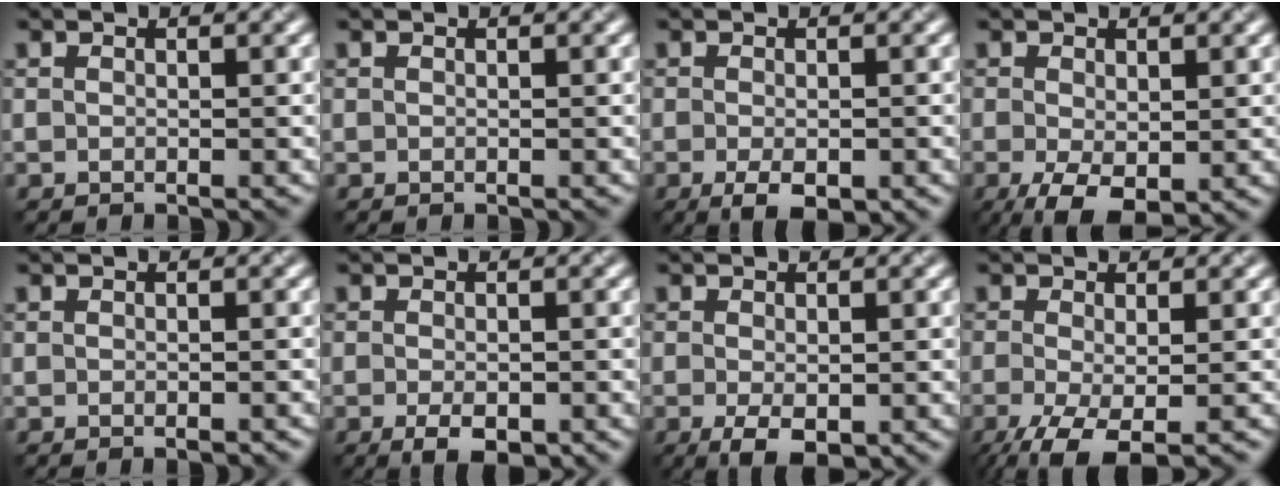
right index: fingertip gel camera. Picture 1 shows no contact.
{"total": 0.0}
{"total": 3.3, "force": [-1.4, 1.2, 2.7], "torque": [-0.044, -0.009, -0.019]}
{"total": 5.0, "force": [-1.5, 2.4, 4.1], "torque": [-0.090, -0.016, -0.022]}
{"total": 0.7, "force": [-0.4, 0.2, 0.6], "torque": [-0.007, -0.002, -0.004]}
{"total": 3.2, "force": [-1.4, 1.3, 2.5], "torque": [-0.041, -0.008, -0.019]}
{"total": 3.2, "force": [-1.0, 1.4, 2.6], "torque": [-0.046, -0.011, -0.013]}
{"total": 5.6, "force": [-2.7, 1.8, 4.5], "torque": [-0.099, -0.014, -0.051]}